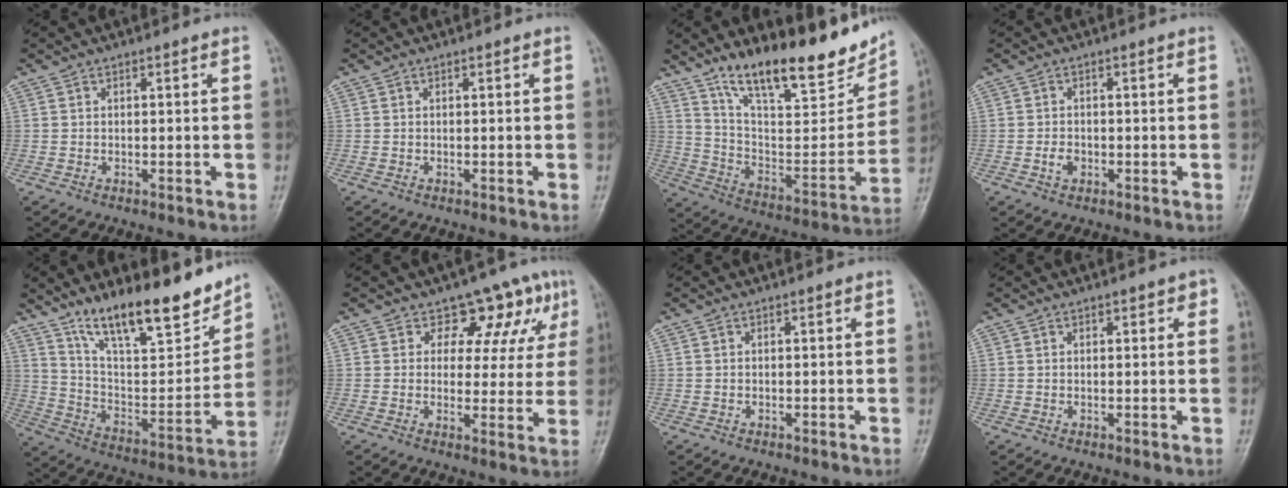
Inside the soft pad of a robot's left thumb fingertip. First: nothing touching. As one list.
[{"total": 0.0}, {"total": 24.2, "force": [16.8, 7.6, 15.7], "torque": [-0.198, -0.070, 0.278]}, {"total": 2.1, "force": [-0.7, 1.6, 1.2], "torque": [-0.018, 0.004, -0.014]}, {"total": 20.5, "force": [15.4, 5.5, 12.4], "torque": [-0.158, -0.086, 0.265]}, {"total": 9.7, "force": [5.8, 6.5, 4.4], "torque": [-0.002, -0.021, 0.062]}, {"total": 0.0}, {"total": 1.7, "force": [0.8, 0.9, 1.2], "torque": [-0.004, 0.000, 0.009]}]